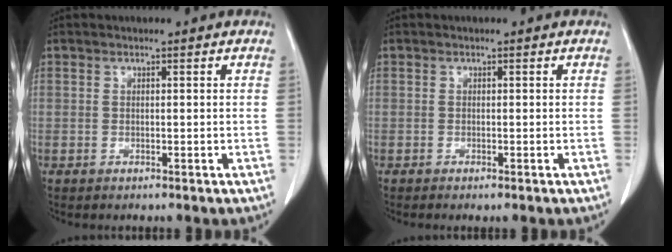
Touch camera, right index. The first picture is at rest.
{"total": 0.6, "force": [-0.4, 0.0, 0.4], "torque": [-0.011, -0.003, -0.006]}